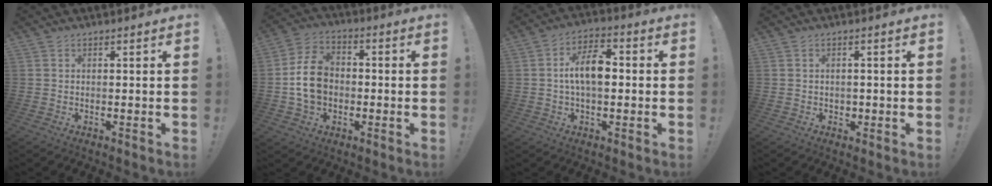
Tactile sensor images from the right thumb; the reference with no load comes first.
{"total": 12.8, "force": [-1.1, 10.1, 7.8], "torque": [-0.140, 0.015, -0.018]}
{"total": 10.7, "force": [-0.1, 5.6, 9.2], "torque": [-0.149, 0.010, -0.003]}
{"total": 1.7, "force": [0.0, 1.6, 0.5], "torque": [-0.002, -0.003, -0.002]}